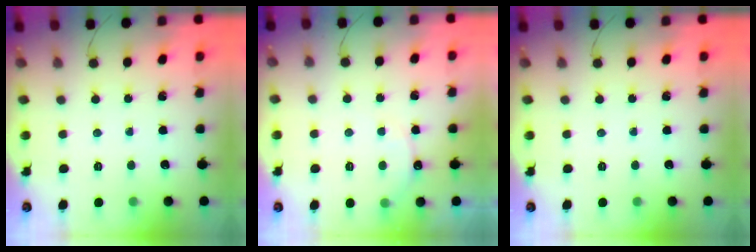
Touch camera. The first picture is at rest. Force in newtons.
{"total": 7.2, "press": 7.2, "slide": 1.0}
{"total": 0.0}